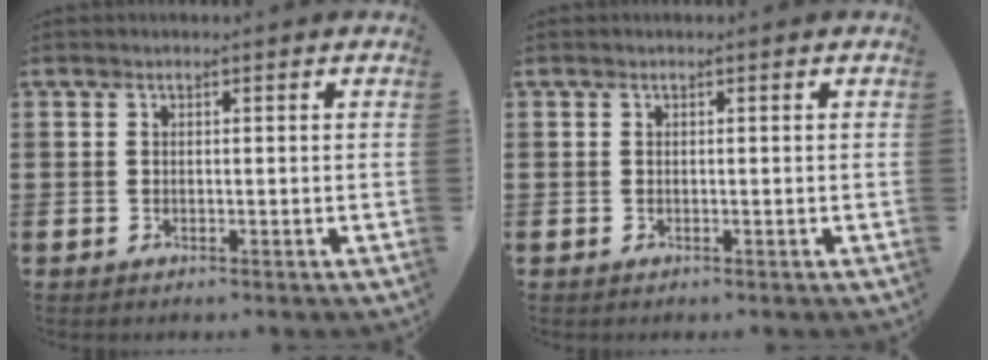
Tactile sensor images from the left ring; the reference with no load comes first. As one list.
[{"total": 0.0}]